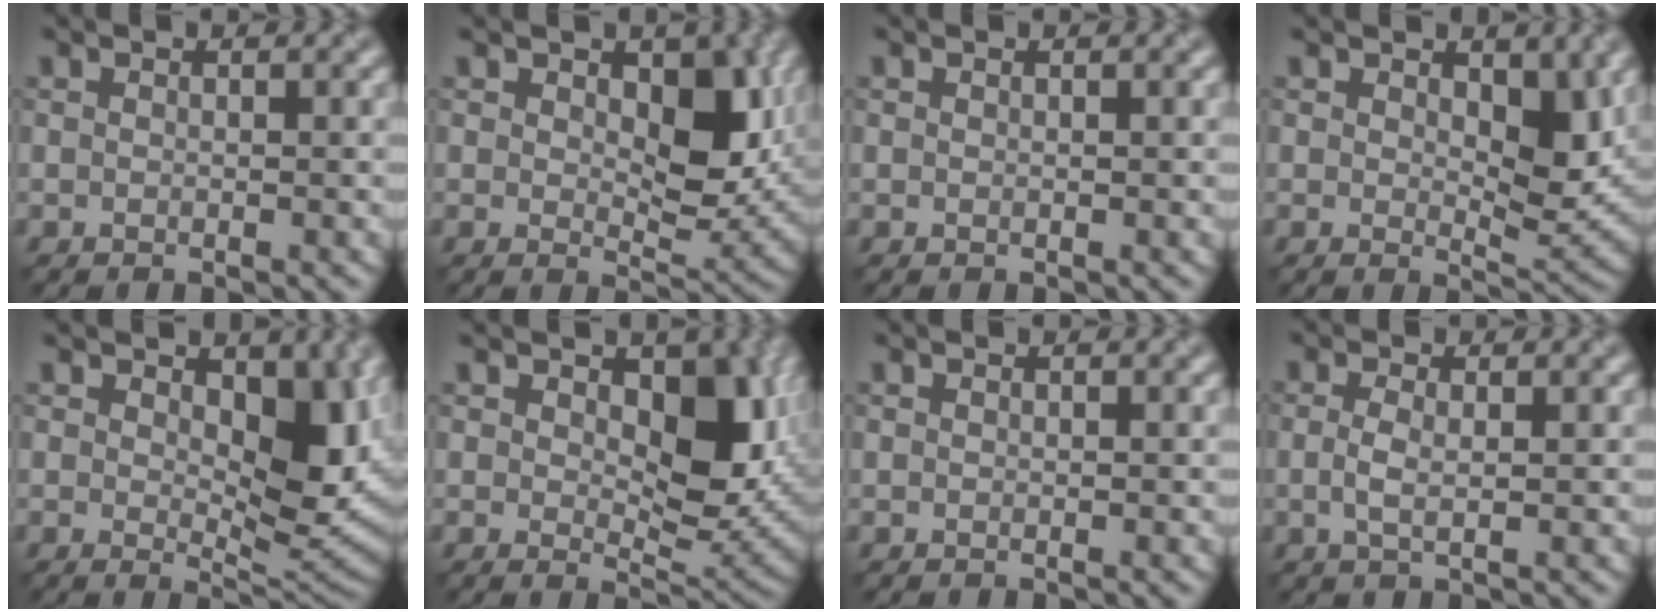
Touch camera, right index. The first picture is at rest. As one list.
[{"total": 5.5, "force": [1.4, 2.9, 4.5], "torque": [-0.061, -0.004, 0.032]}, {"total": 0.0}, {"total": 4.0, "force": [1.4, 1.7, 3.3], "torque": [-0.044, -0.005, 0.030]}, {"total": 6.6, "force": [1.9, 3.2, 5.4], "torque": [-0.080, -0.008, 0.036]}, {"total": 7.3, "force": [1.8, 3.8, 5.9], "torque": [-0.085, -0.008, 0.037]}, {"total": 0.0}, {"total": 1.3, "force": [-0.4, 0.3, 1.2], "torque": [-0.029, 0.004, -0.001]}]